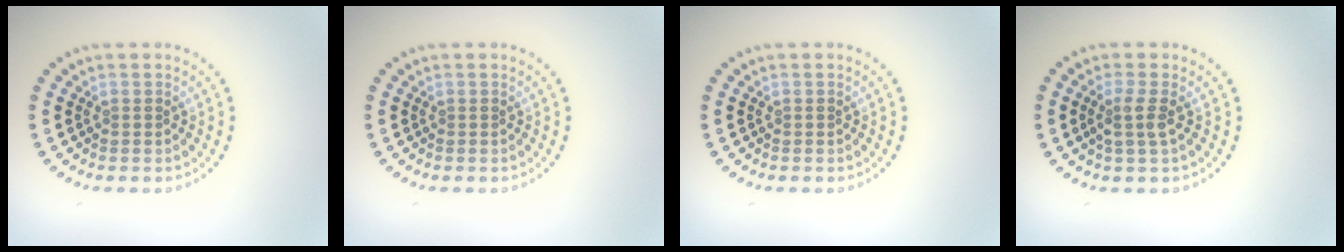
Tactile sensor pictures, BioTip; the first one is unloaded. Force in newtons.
{"total": 0.0}
{"total": 0.0}
{"total": 1.9, "press": 1.5, "slide": 1.2}